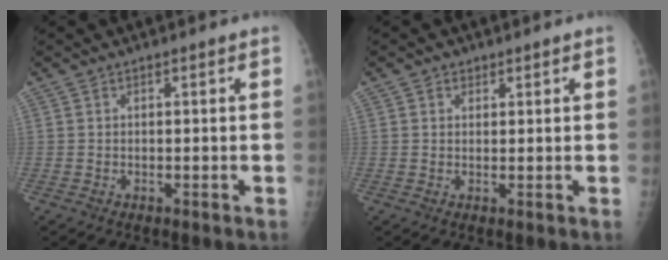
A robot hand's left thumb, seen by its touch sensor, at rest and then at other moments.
{"total": 1.5, "force": [0.9, 1.2, 0.2], "torque": [0.012, -0.003, 0.008]}